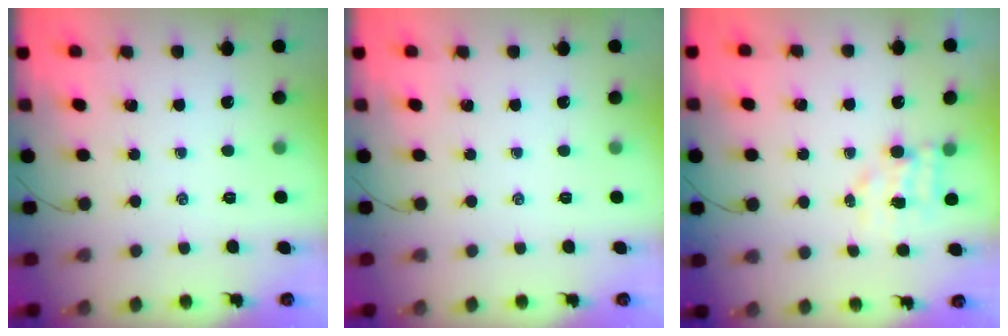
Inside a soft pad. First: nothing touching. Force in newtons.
{"total": 0.0}
{"total": 4.5, "press": 4.5, "slide": 0.5}